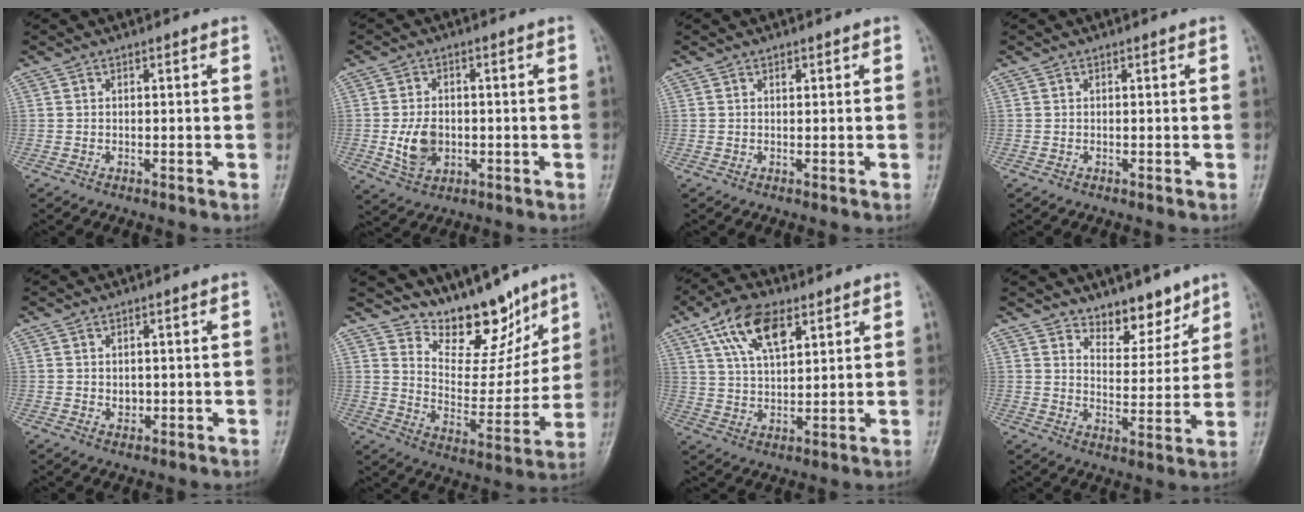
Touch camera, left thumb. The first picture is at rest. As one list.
[{"total": 6.8, "force": [-0.9, 4.9, 4.6], "torque": [-0.070, -0.001, -0.010]}, {"total": 0.7, "force": [0.4, 0.4, 0.4], "torque": [-0.004, -0.002, 0.006]}, {"total": 0.0}, {"total": 1.8, "force": [0.2, 1.5, 1.1], "torque": [-0.011, -0.002, 0.007]}, {"total": 14.9, "force": [11.6, 6.7, 6.6], "torque": [-0.047, -0.079, 0.195]}, {"total": 11.6, "force": [5.9, 5.6, 8.3], "torque": [-0.136, -0.014, 0.110]}, {"total": 8.0, "force": [6.4, 3.8, 2.8], "torque": [-0.007, -0.050, 0.106]}]